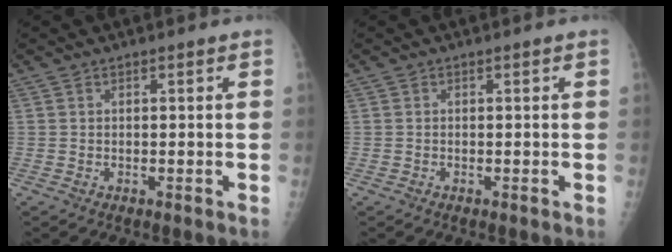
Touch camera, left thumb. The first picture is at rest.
{"total": 0.0}